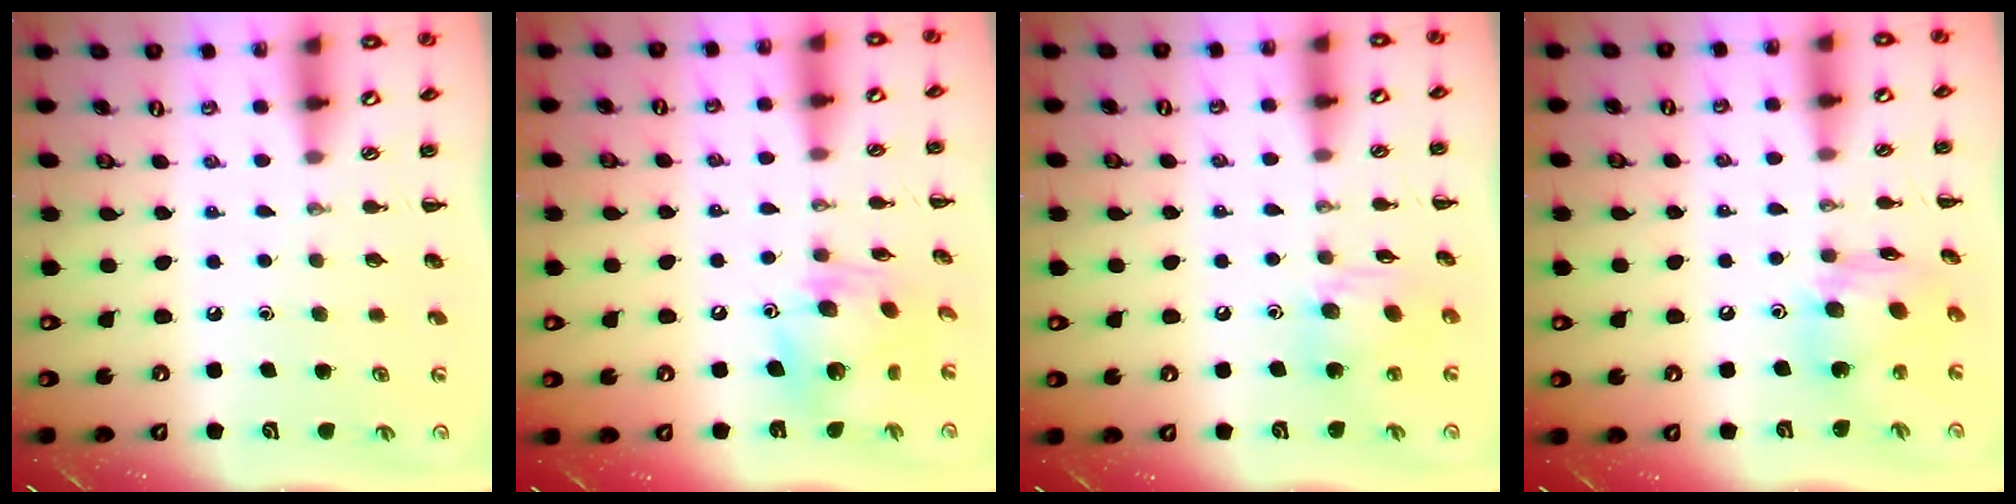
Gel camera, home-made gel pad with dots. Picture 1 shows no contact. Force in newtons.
{"total": 12.2, "press": 12.1, "slide": 1.2}
{"total": 11.0, "press": 10.8, "slide": 2.4}
{"total": 12.7, "press": 12.7, "slide": 0.9}